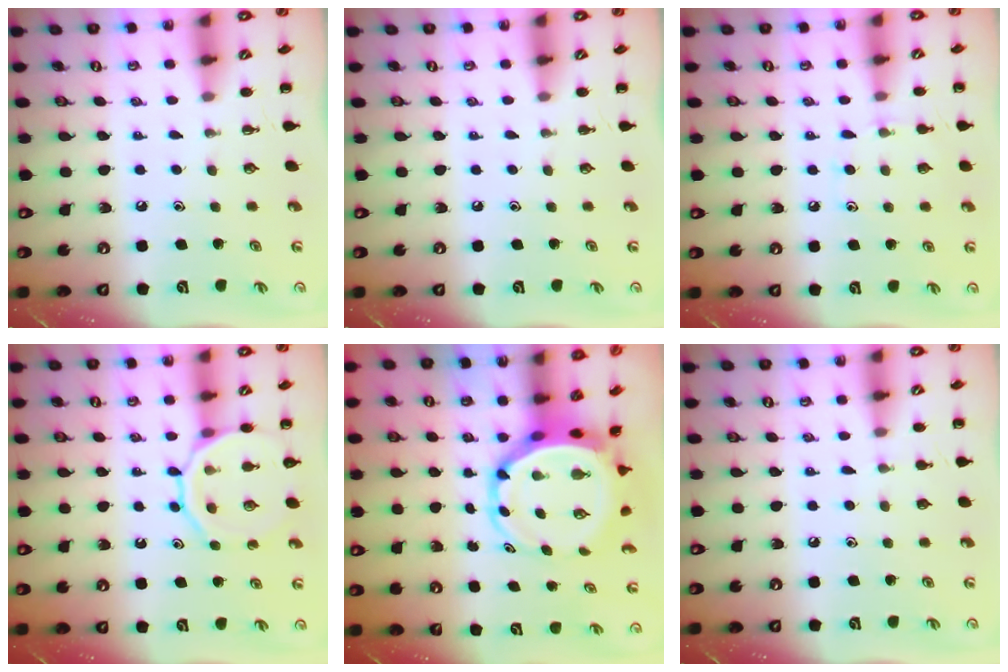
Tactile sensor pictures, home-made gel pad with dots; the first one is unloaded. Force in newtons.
{"total": 0.0}
{"total": 6.2, "press": 5.9, "slide": 1.6}
{"total": 13.0, "press": 12.9, "slide": 1.5}
{"total": 7.2, "press": 6.9, "slide": 2.2}
{"total": 2.6, "press": 2.4, "slide": 1.0}